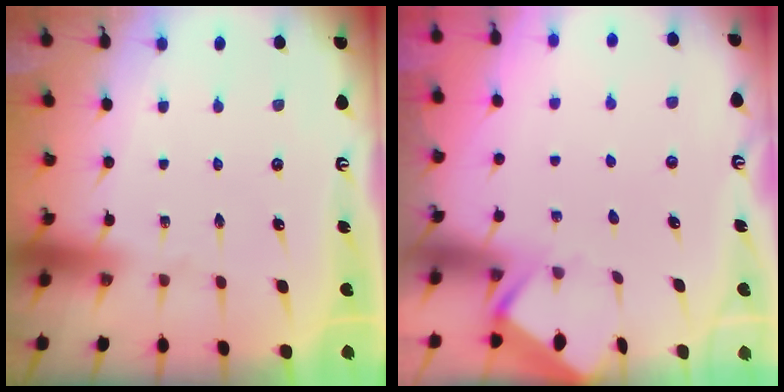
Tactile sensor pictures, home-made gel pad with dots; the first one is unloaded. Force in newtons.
{"total": 3.7, "press": 3.7, "slide": 0.3}